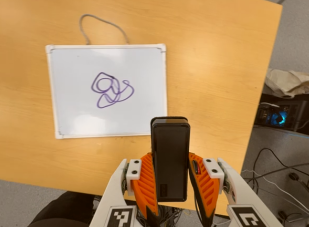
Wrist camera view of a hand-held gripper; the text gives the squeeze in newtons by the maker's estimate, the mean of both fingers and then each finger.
{"total": 4.6, "left": 3.3, "right": 5.8}